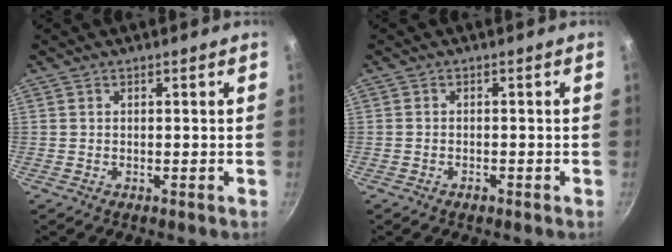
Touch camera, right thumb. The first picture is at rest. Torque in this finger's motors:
{"motor_torque": [-0.04, 0.21, -0.24, 0.10, 0.00]}